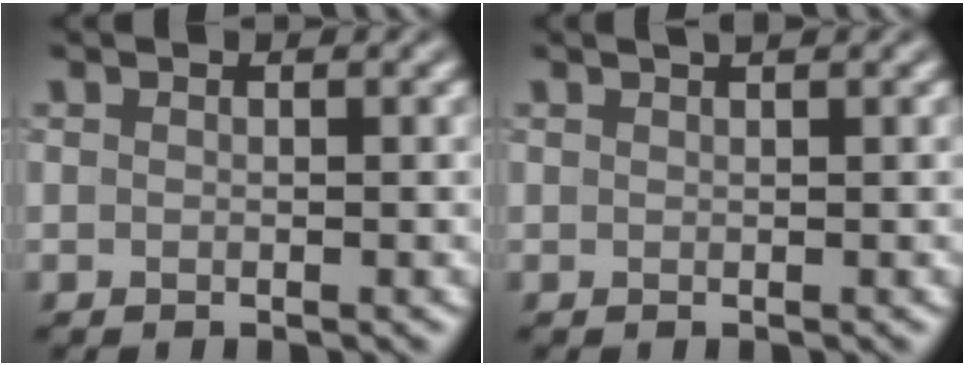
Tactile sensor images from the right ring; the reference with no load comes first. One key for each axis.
{"total": 0.9, "fx": 0.7, "fy": 0.2, "fz": 0.6, "tx": -0.002, "ty": 0.001, "tz": 0.006}